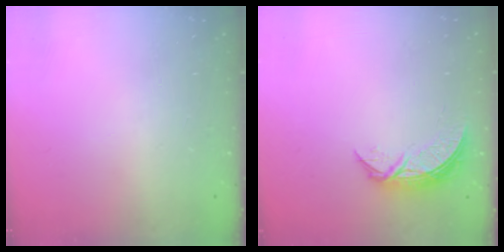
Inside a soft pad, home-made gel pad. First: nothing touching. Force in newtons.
{"total": 7.1, "press": 7.1, "slide": 0.5}